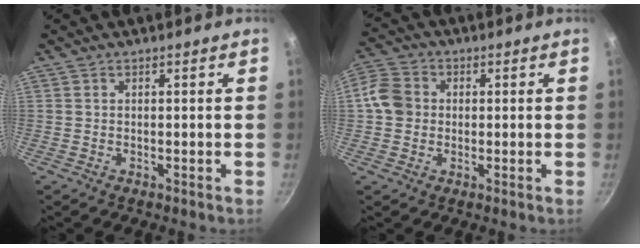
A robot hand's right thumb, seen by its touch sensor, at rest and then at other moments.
{"total": 7.0, "force": [0.1, 6.1, 3.3], "torque": [-0.044, 0.014, -0.018]}